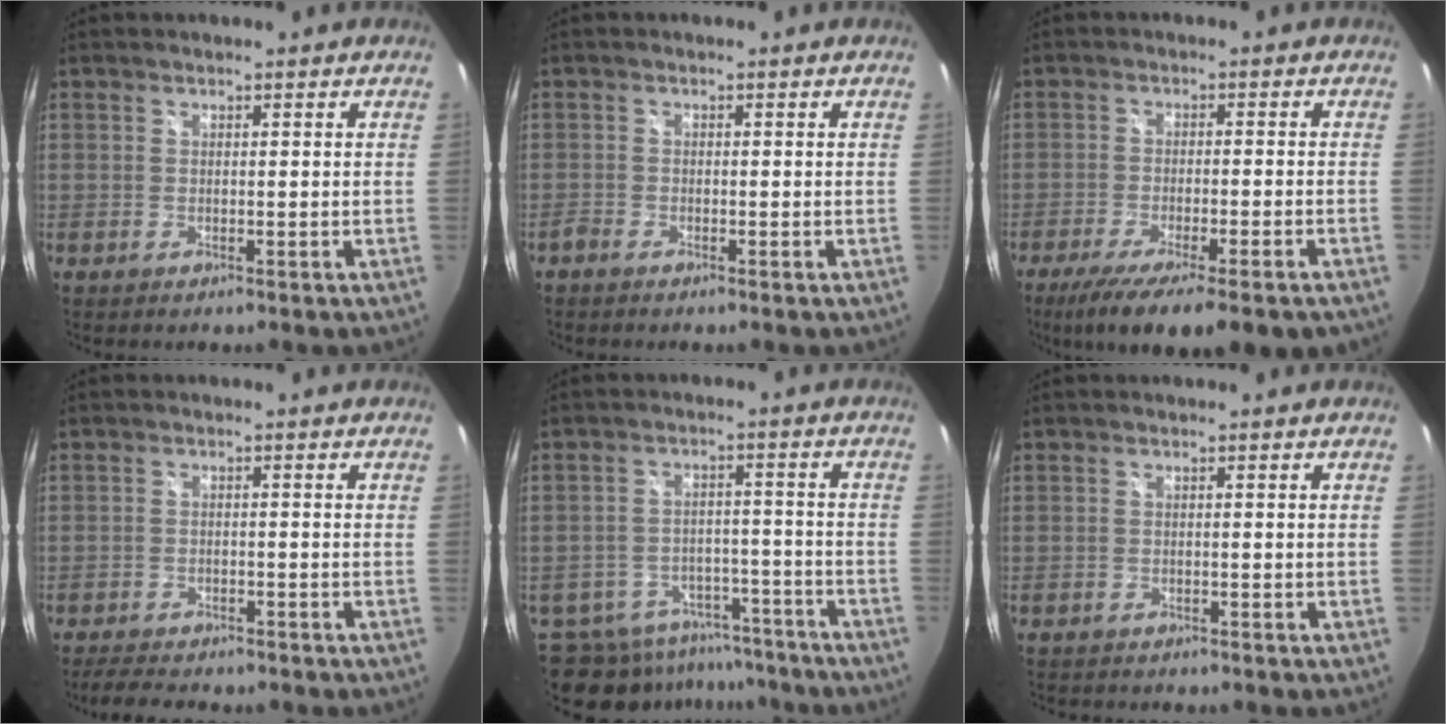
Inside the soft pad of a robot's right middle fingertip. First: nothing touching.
{"total": 1.1, "force": [-1.0, 0.3, 0.3], "torque": [-0.012, -0.002, -0.022]}
{"total": 14.3, "force": [-10.5, 2.4, 9.4], "torque": [-0.177, -0.053, -0.162]}
{"total": 6.9, "force": [-6.2, 1.8, 2.5], "torque": [-0.066, -0.012, -0.095]}
{"total": 18.4, "force": [-15.6, 8.3, 5.3], "torque": [-0.130, 0.024, -0.207]}
{"total": 2.7, "force": [-2.5, 0.6, 0.7], "torque": [-0.016, -0.014, -0.038]}